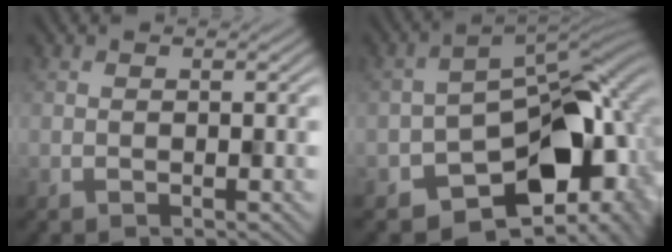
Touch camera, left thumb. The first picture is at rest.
{"total": 10.4, "force": [-4.5, 6.8, 6.5], "torque": [-0.077, -0.020, -0.077]}